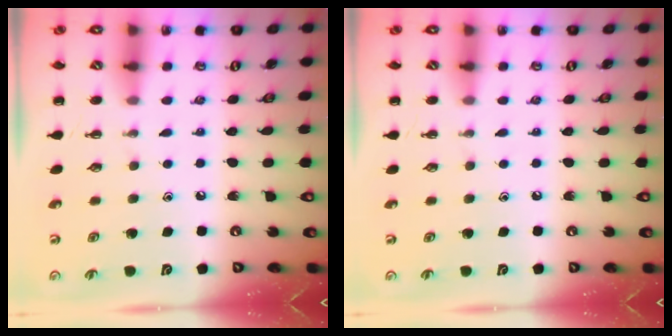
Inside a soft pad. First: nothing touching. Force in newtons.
{"total": 0.0}